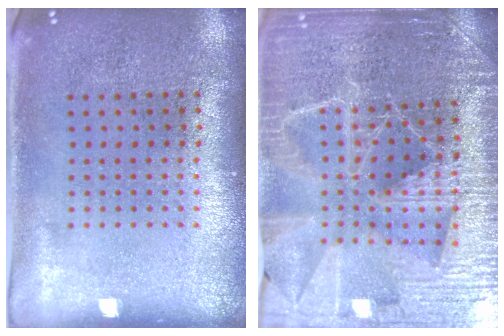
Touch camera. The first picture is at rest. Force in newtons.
{"total": 4.8, "press": 4.5, "slide": 1.7}